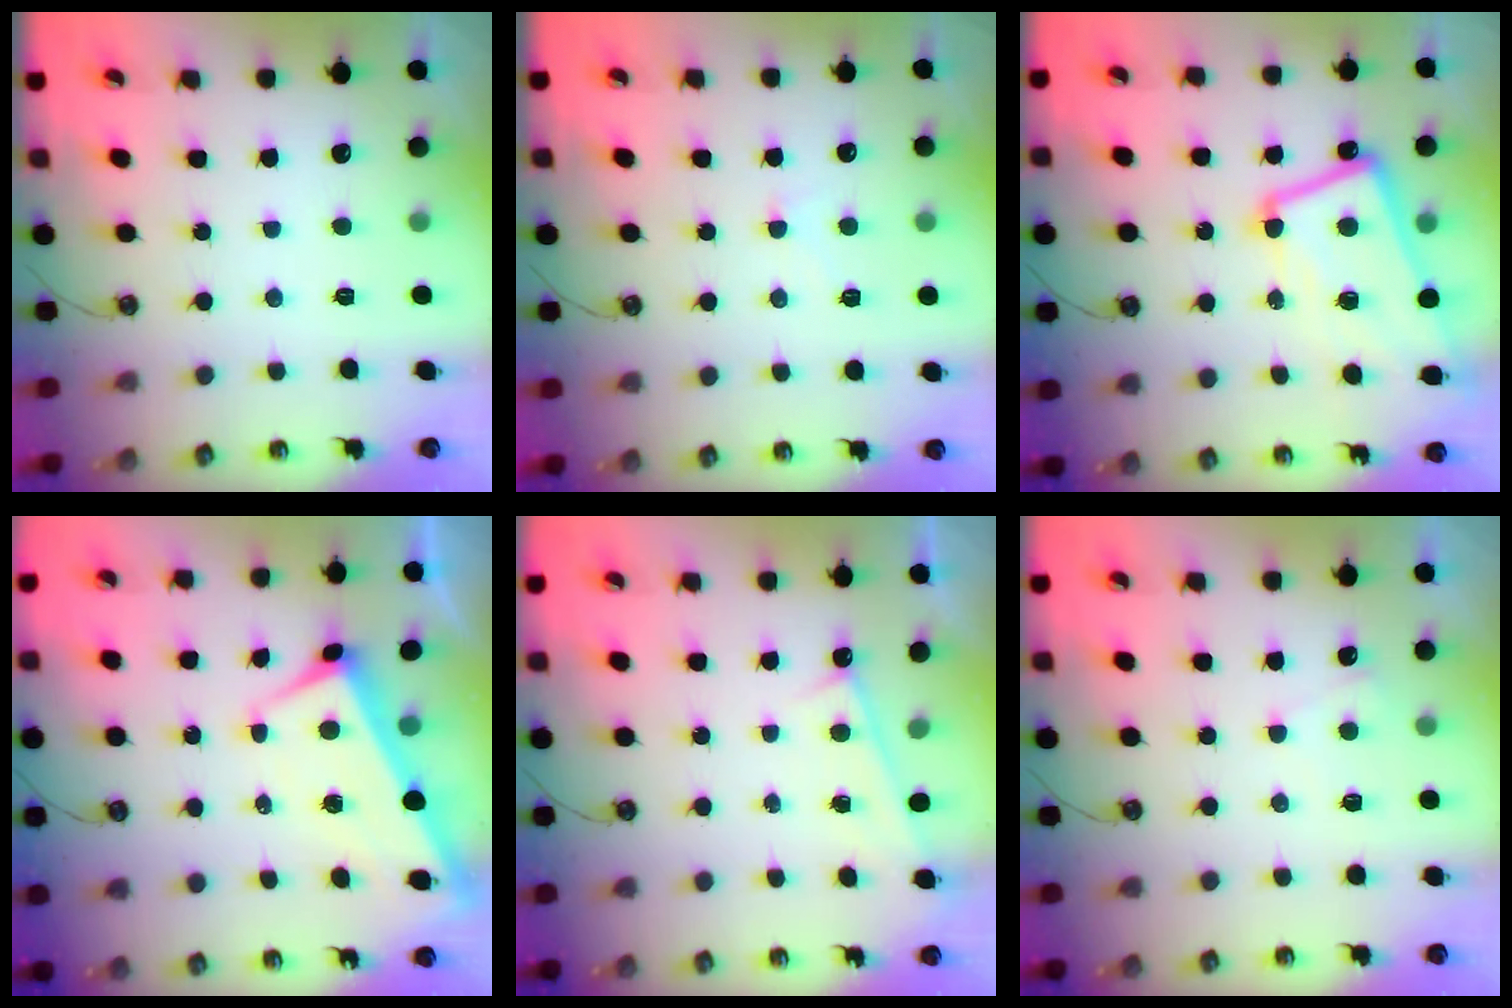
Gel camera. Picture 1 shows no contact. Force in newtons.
{"total": 1.1, "press": 1.0, "slide": 0.5}
{"total": 10.7, "press": 10.5, "slide": 1.7}
{"total": 0.9, "press": 0.2, "slide": 0.9}
{"total": 0.8, "press": 0.7, "slide": 0.4}
{"total": 5.4, "press": 5.4, "slide": 0.3}